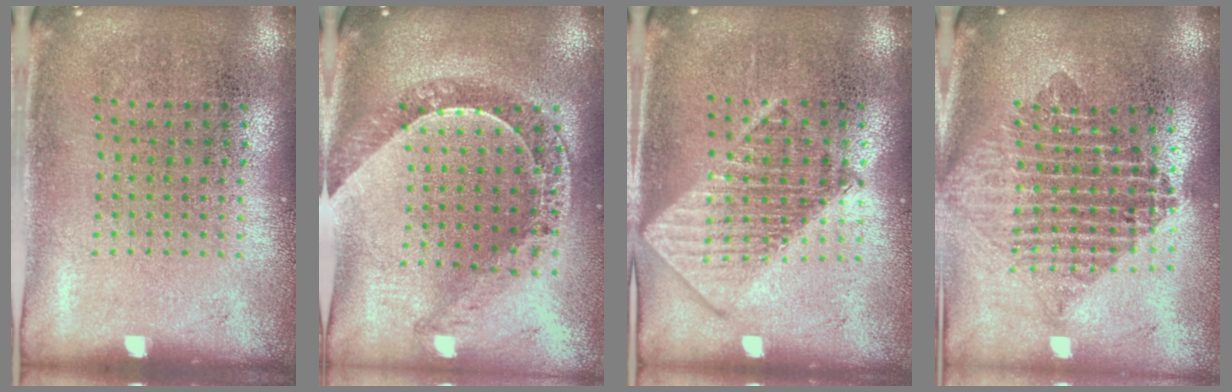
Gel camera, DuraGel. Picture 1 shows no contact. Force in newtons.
{"total": 1.1, "press": 1.0, "slide": 0.2}
{"total": 1.6, "press": 1.6, "slide": 0.2}
{"total": 2.1, "press": 1.7, "slide": 1.2}